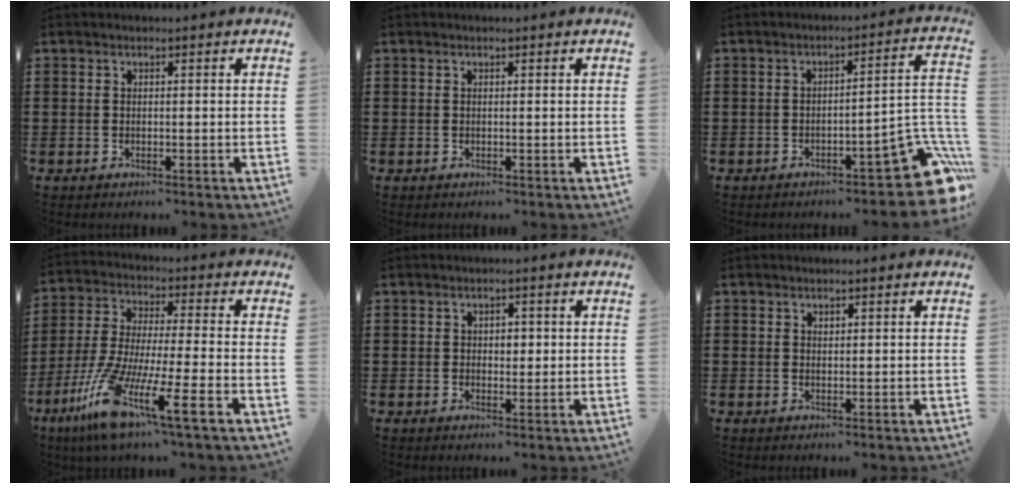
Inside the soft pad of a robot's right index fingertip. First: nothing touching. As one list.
[{"total": 0.0}, {"total": 10.2, "force": [-5.6, 2.9, 8.0], "torque": [-0.087, 0.001, -0.100]}, {"total": 14.2, "force": [-8.5, 1.5, 11.3], "torque": [-0.237, -0.004, -0.156]}, {"total": 1.7, "force": [0.1, 1.2, 1.2], "torque": [-0.018, 0.005, -0.002]}, {"total": 0.6, "force": [0.4, 0.4, 0.1], "torque": [-0.004, 0.001, 0.009]}]